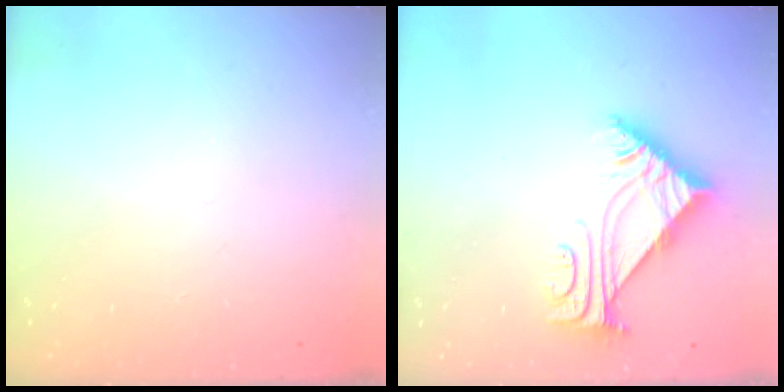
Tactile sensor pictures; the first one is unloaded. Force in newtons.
{"total": 5.6, "press": 5.5, "slide": 0.8}